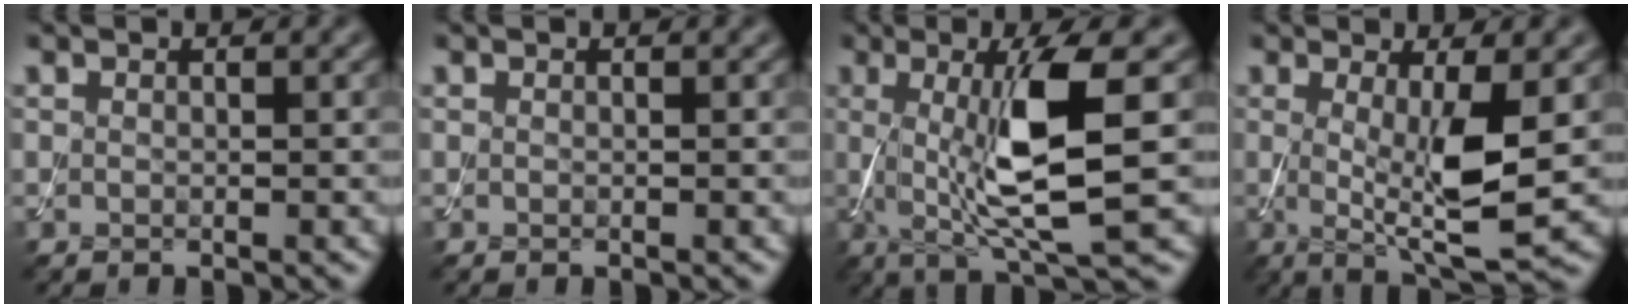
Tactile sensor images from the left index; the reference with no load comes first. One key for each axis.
{"total": 0.0}
{"total": 8.5, "fx": 0.4, "fy": 1.6, "fz": 8.4, "tx": -0.135, "ty": -0.010, "tz": 0.013}
{"total": 6.3, "fx": 0.0, "fy": 1.3, "fz": 6.2, "tx": -0.103, "ty": -0.017, "tz": 0.004}